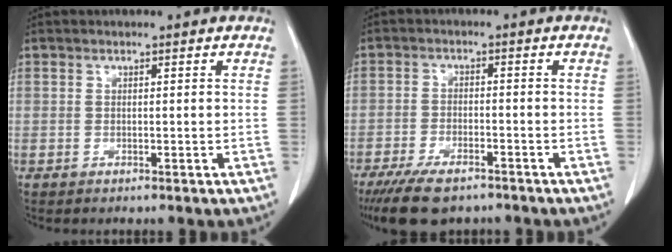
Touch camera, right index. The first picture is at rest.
{"total": 8.7, "force": [-6.5, 3.0, 5.0], "torque": [-0.082, -0.012, -0.103]}